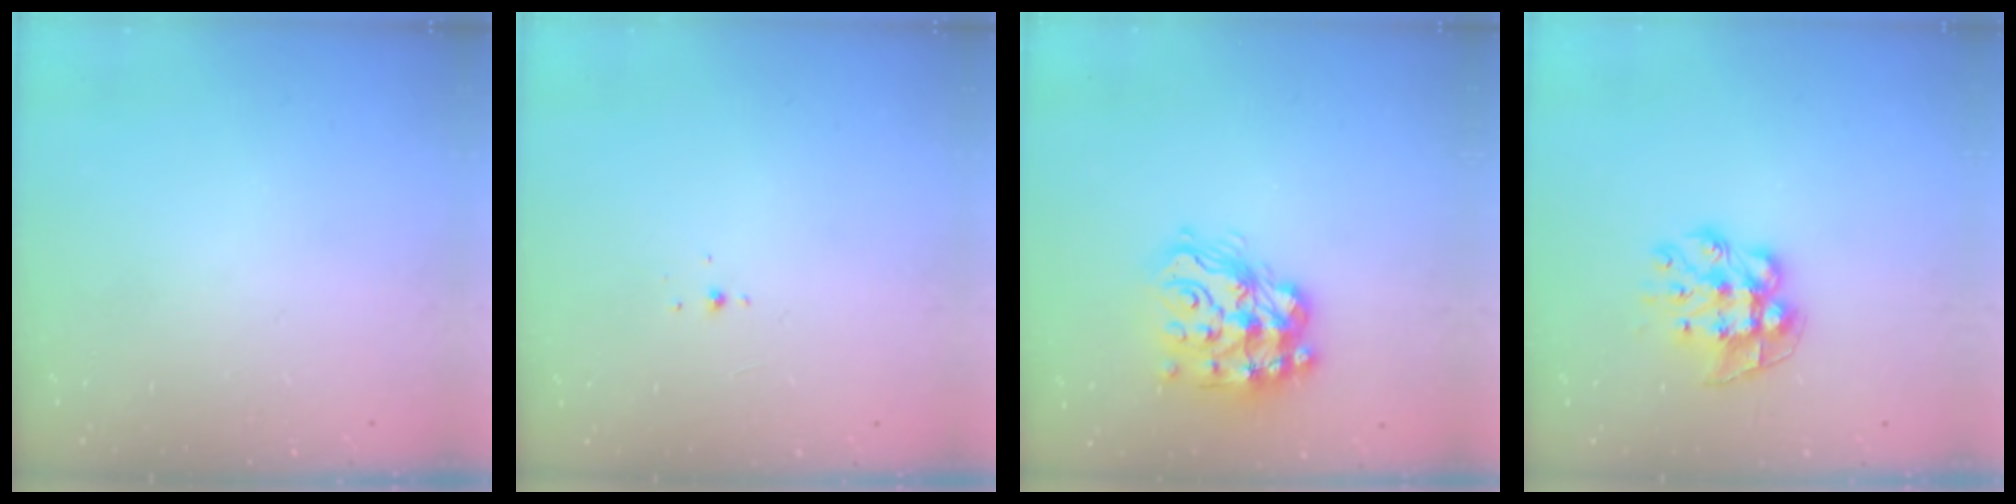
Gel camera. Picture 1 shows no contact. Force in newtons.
{"total": 2.1, "press": 1.9, "slide": 0.8}
{"total": 17.2, "press": 17.1, "slide": 1.3}
{"total": 9.6, "press": 9.6, "slide": 0.6}